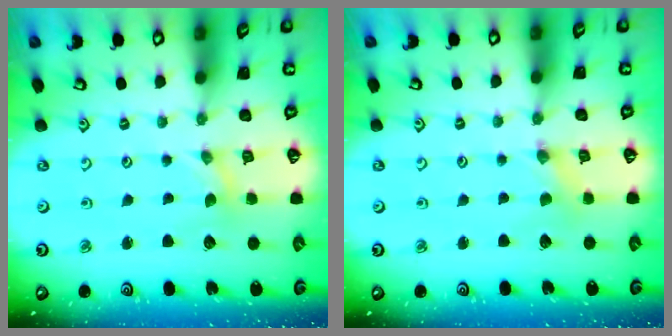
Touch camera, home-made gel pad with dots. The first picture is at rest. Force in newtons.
{"total": 1.1, "press": 1.1, "slide": 0.1}